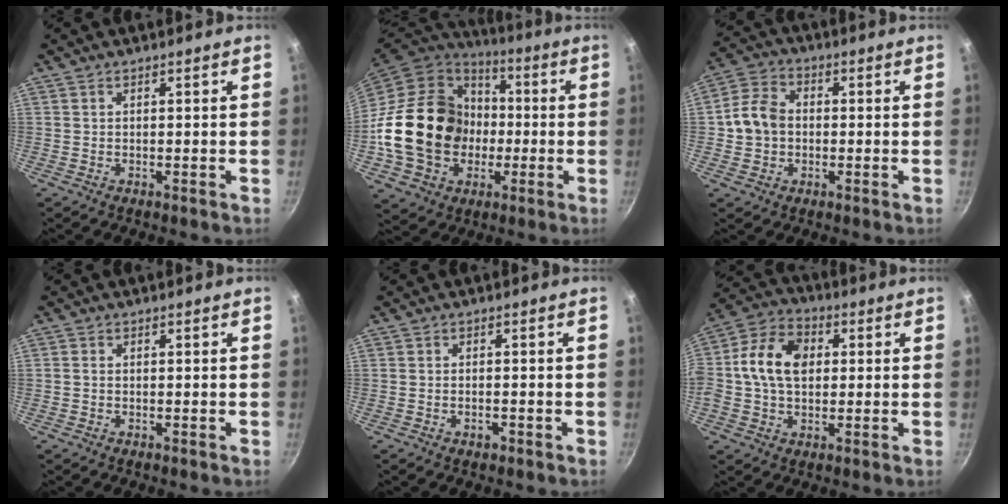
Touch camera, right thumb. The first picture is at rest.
{"total": 25.4, "force": [-2.6, 20.5, 14.7], "torque": [-0.244, 0.043, -0.030]}
{"total": 8.1, "force": [-0.3, 6.6, 4.7], "torque": [-0.072, 0.020, -0.020]}
{"total": 0.6, "force": [-0.2, 0.5, 0.3], "torque": [-0.005, 0.003, -0.005]}
{"total": 1.5, "force": [-0.8, 0.8, 1.0], "torque": [-0.016, 0.006, -0.013]}
{"total": 12.9, "force": [1.4, 9.2, 9.0], "torque": [-0.146, 0.019, 0.004]}